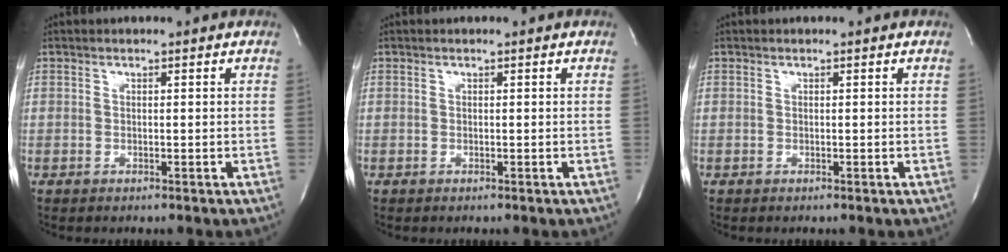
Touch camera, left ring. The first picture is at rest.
{"total": 0.0}
{"total": 0.0}